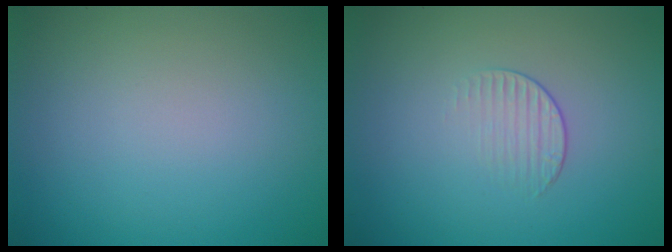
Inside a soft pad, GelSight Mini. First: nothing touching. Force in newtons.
{"total": 1.2, "press": 0.4, "slide": 1.2}